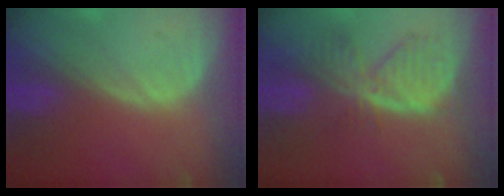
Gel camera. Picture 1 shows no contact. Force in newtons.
{"total": 7.6, "press": 6.7, "slide": 3.7}